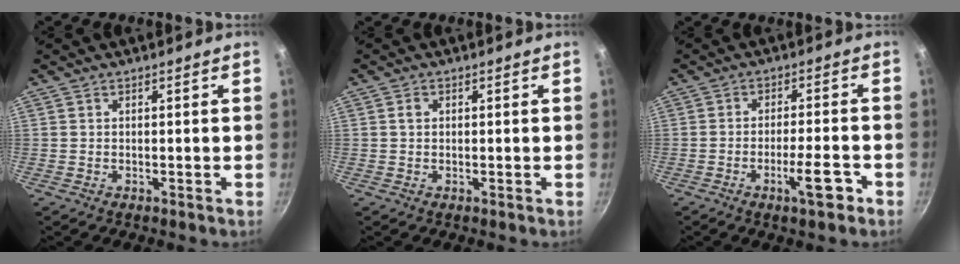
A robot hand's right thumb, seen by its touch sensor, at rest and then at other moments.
{"total": 1.3, "force": [0.3, 1.1, 0.7], "torque": [-0.009, 0.004, 0.004]}
{"total": 6.7, "force": [-3.3, 1.5, 5.6], "torque": [-0.075, 0.021, -0.051]}